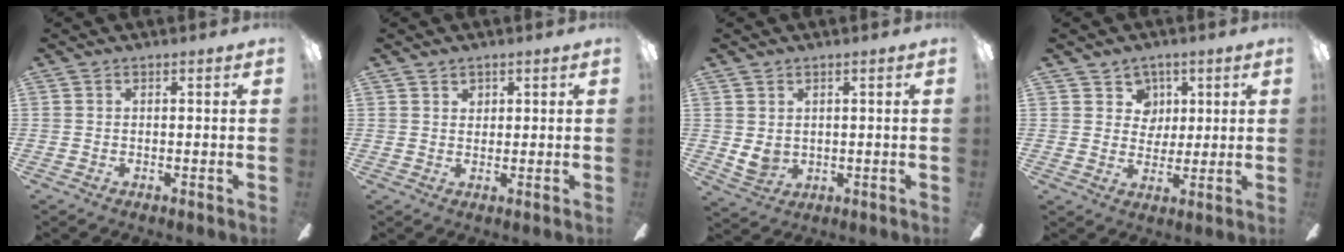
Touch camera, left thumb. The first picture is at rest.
{"total": 1.8, "force": [1.3, 1.2, 0.2], "torque": [0.012, -0.005, 0.021]}
{"total": 4.0, "force": [1.5, 3.2, 1.9], "torque": [-0.045, -0.010, 0.028]}
{"total": 6.2, "force": [3.0, 5.4, 0.7], "torque": [-0.009, -0.009, 0.053]}